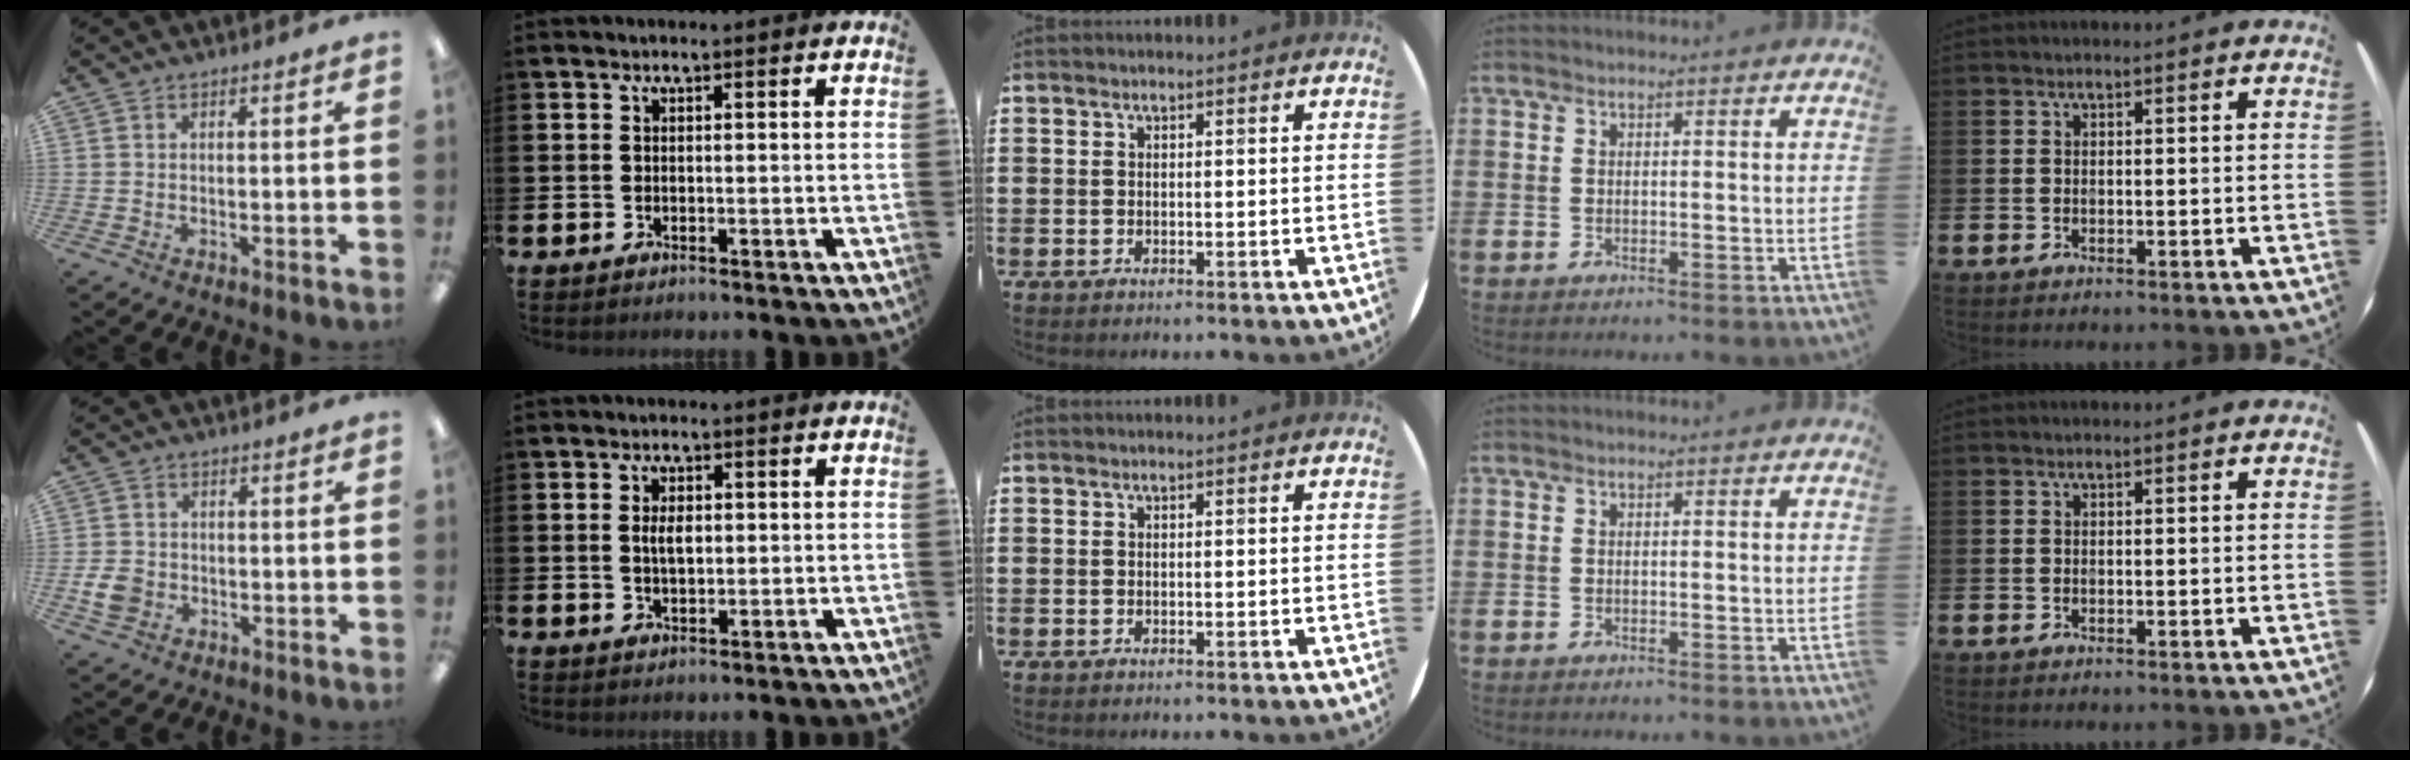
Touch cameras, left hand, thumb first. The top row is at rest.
{"thumb": {"total": 4.7, "force": [-1.2, 4.0, 2.2], "torque": [-0.041, 0.001, -0.023]}, "index": {"total": 2.6, "force": [0.5, 1.4, 2.2], "torque": [-0.035, 0.003, 0.005]}}